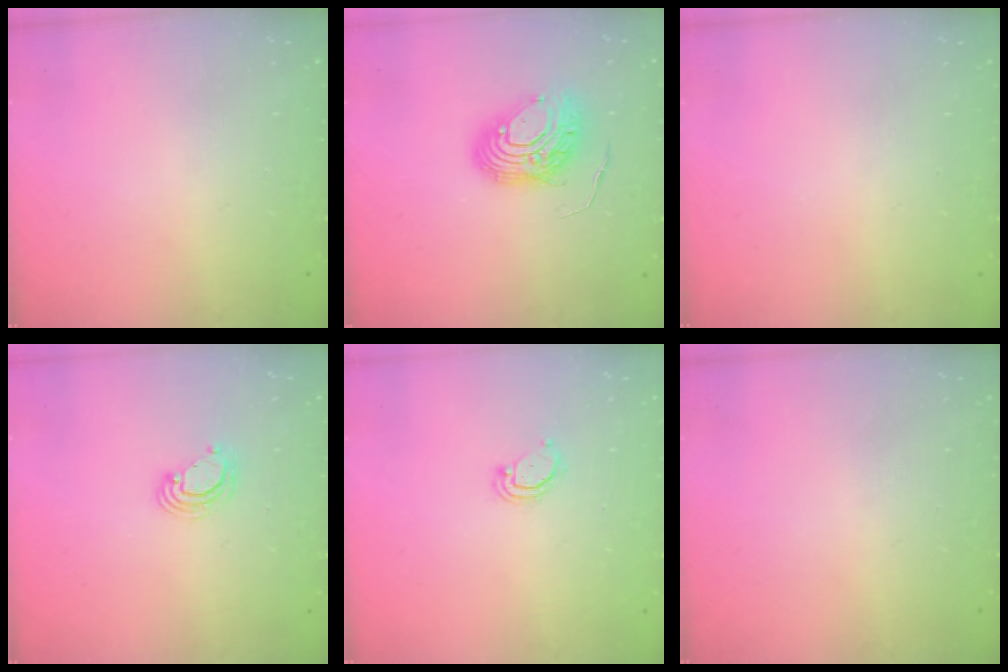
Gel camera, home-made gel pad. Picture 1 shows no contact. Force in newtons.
{"total": 9.8, "press": 9.7, "slide": 1.0}
{"total": 0.0}
{"total": 4.4, "press": 4.4, "slide": 0.2}
{"total": 2.9, "press": 2.9, "slide": 0.2}
{"total": 0.0}